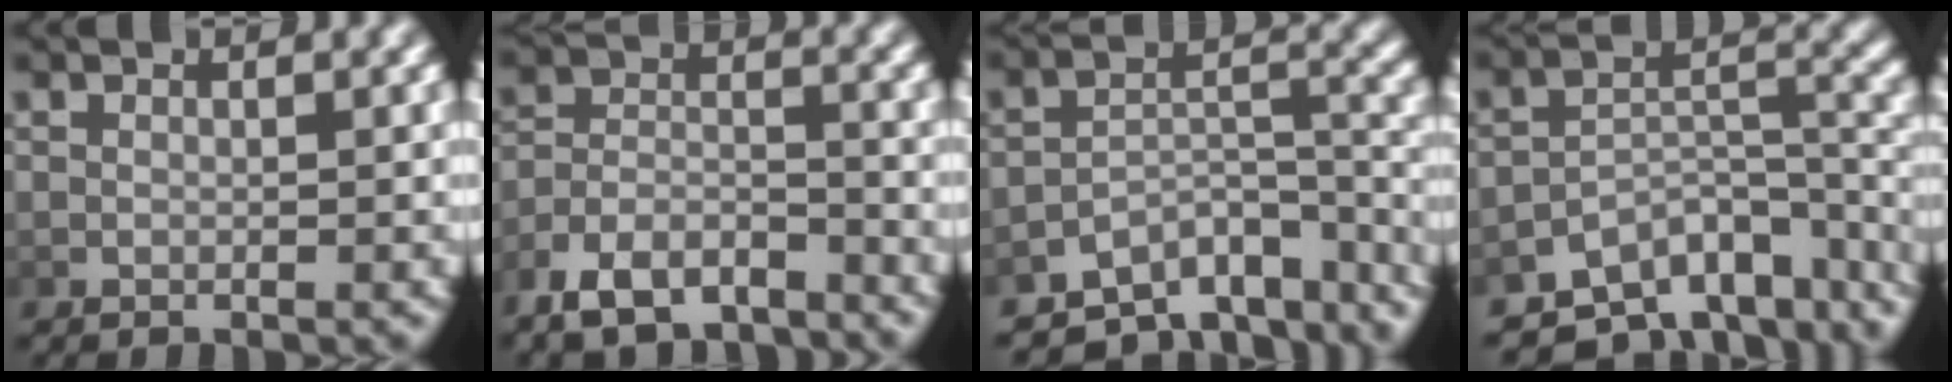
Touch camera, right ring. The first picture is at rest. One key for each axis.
{"total": 6.1, "fx": -4.9, "fy": 3.1, "fz": 2.1, "tx": -0.043, "ty": -0.016, "tz": -0.082}
{"total": 9.0, "fx": -6.1, "fy": 4.3, "fz": 5.0, "tx": -0.052, "ty": -0.010, "tz": -0.094}
{"total": 9.5, "fx": -5.6, "fy": 5.0, "fz": 5.7, "tx": -0.067, "ty": -0.010, "tz": -0.089}